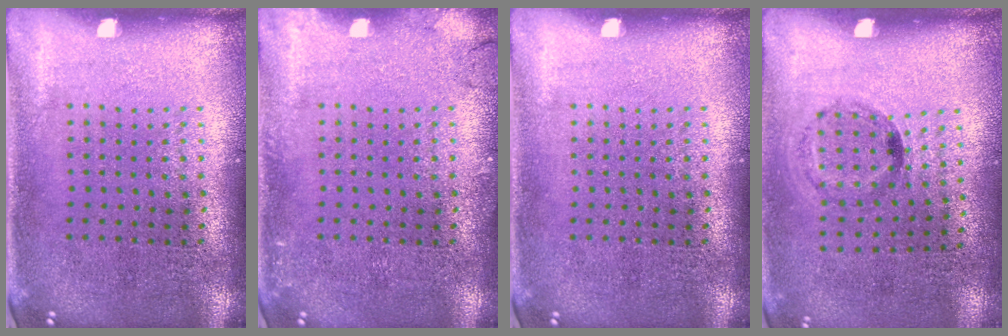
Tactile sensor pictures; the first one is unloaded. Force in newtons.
{"total": 1.2, "press": 1.1, "slide": 0.2}
{"total": 0.0}
{"total": 1.3, "press": 0.7, "slide": 1.1}